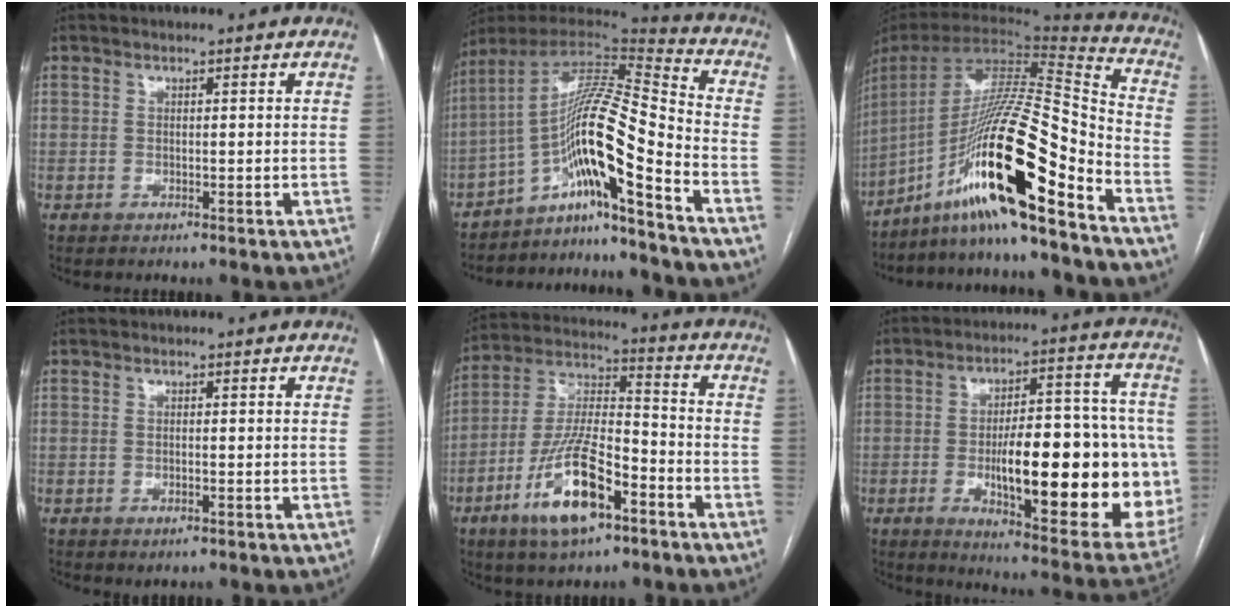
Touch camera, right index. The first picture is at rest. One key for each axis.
{"total": 14.7, "fx": -9.0, "fy": -1.1, "fz": 11.6, "tx": -0.202, "ty": 0.024, "tz": -0.156}
{"total": 23.5, "fx": -14.6, "fy": 0.4, "fz": 18.4, "tx": -0.342, "ty": -0.002, "tz": -0.263}
{"total": 1.1, "fx": -0.5, "fy": 0.4, "fz": 0.9, "tx": -0.018, "ty": -0.003, "tz": -0.002}
{"total": 15.0, "fx": -7.6, "fy": 4.5, "fz": 12.1, "tx": -0.246, "ty": -0.001, "tz": -0.134}
{"total": 26.0, "fx": -3.9, "fy": 6.8, "fz": 24.8, "tx": -0.292, "ty": 0.011, "tz": -0.037}